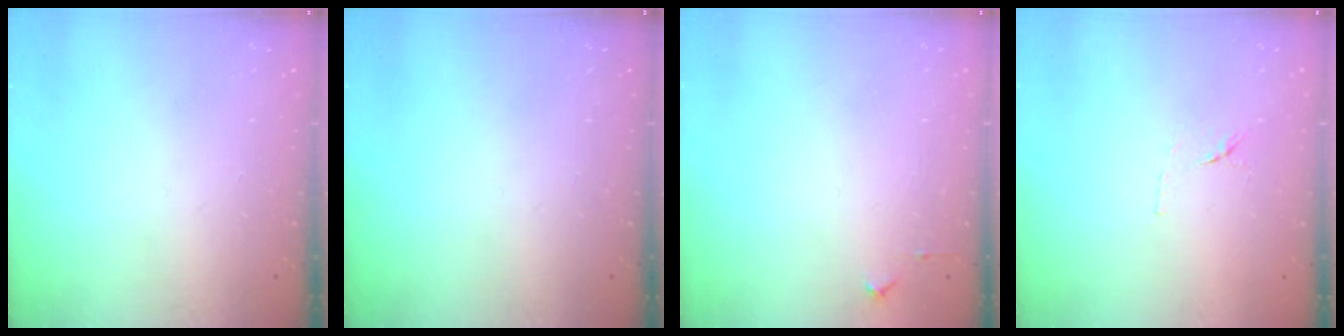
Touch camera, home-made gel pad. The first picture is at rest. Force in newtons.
{"total": 0.0}
{"total": 3.0, "press": 3.0, "slide": 0.4}
{"total": 8.0, "press": 7.9, "slide": 0.9}